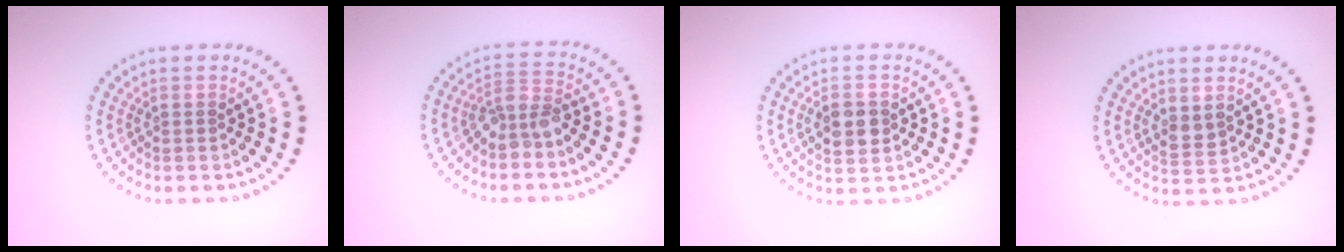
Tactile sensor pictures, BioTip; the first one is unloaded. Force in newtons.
{"total": 3.0, "press": 2.3, "slide": 1.9}
{"total": 3.3, "press": 3.3, "slide": 0.2}
{"total": 1.5, "press": 1.4, "slide": 0.6}